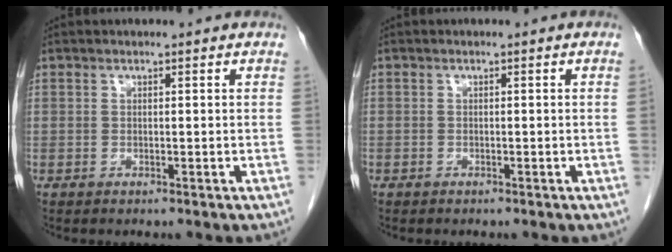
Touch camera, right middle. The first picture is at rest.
{"total": 0.0}